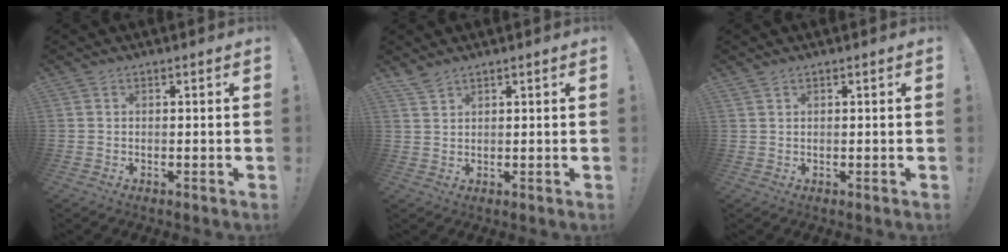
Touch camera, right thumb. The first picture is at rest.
{"total": 2.9, "force": [2.5, 0.9, 1.2], "torque": [-0.010, -0.019, 0.045]}
{"total": 0.8, "force": [0.7, 0.3, 0.2], "torque": [-0.004, 0.000, 0.014]}